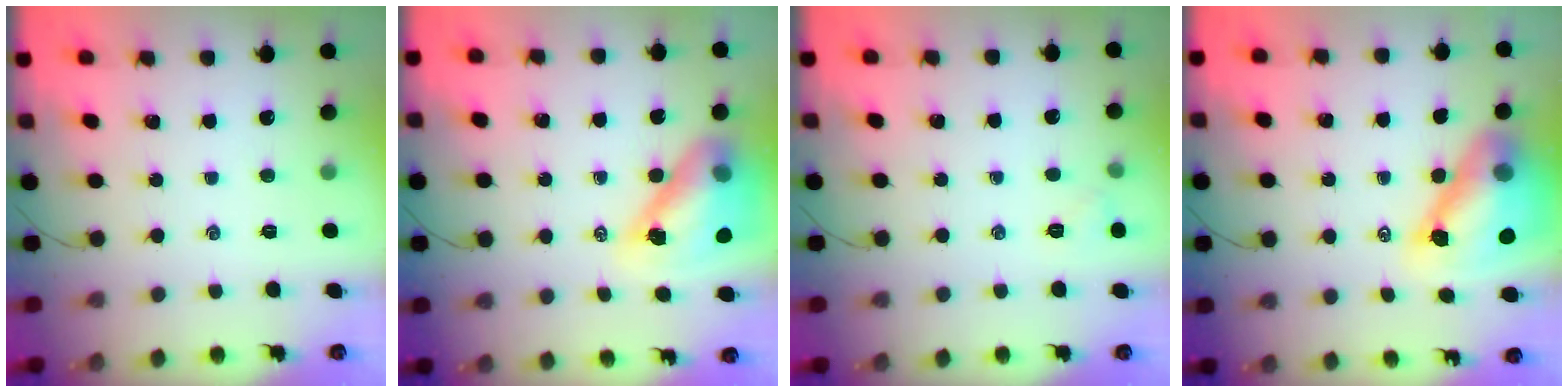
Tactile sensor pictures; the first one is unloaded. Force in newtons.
{"total": 15.0, "press": 14.3, "slide": 4.5}
{"total": 3.2, "press": 3.1, "slide": 0.9}
{"total": 14.8, "press": 14.1, "slide": 4.4}